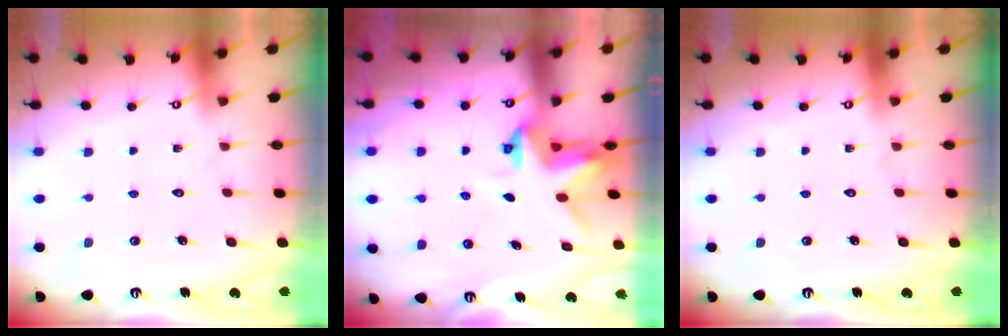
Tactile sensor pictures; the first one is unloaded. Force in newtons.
{"total": 3.8, "press": 3.8, "slide": 0.3}
{"total": 0.0}